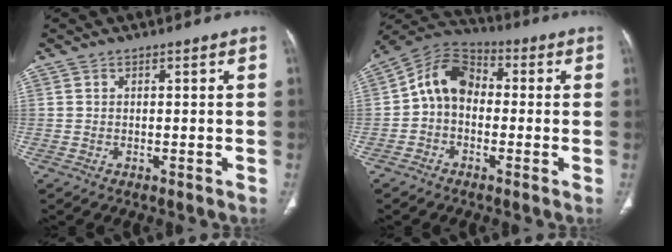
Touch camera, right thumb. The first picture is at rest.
{"total": 9.8, "force": [-0.5, 7.4, 6.5], "torque": [-0.094, 0.034, -0.027]}